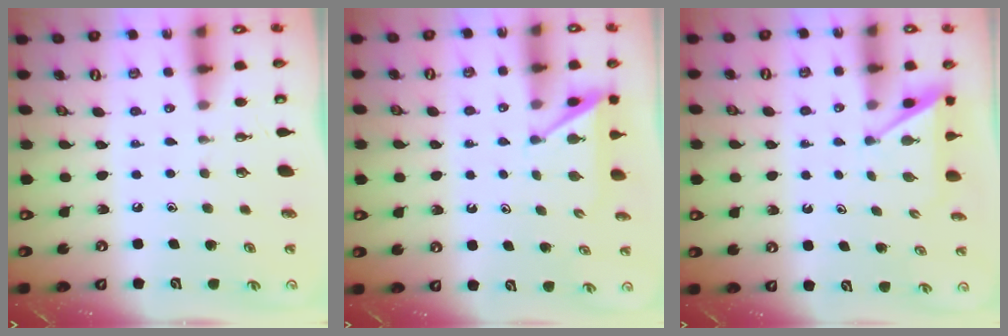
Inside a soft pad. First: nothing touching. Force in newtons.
{"total": 4.9, "press": 4.9, "slide": 0.2}
{"total": 3.1, "press": 3.1, "slide": 0.3}